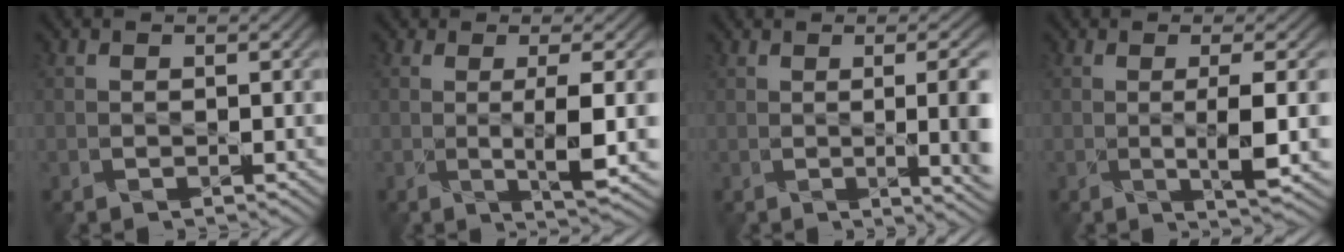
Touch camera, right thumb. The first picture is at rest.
{"total": 4.7, "force": [0.0, 0.3, 4.7], "torque": [-0.080, 0.000, 0.008]}
{"total": 7.6, "force": [-0.1, 1.8, 7.3], "torque": [-0.073, 0.011, 0.006]}
{"total": 4.4, "force": [-0.2, 0.0, 4.4], "torque": [-0.074, 0.003, 0.004]}